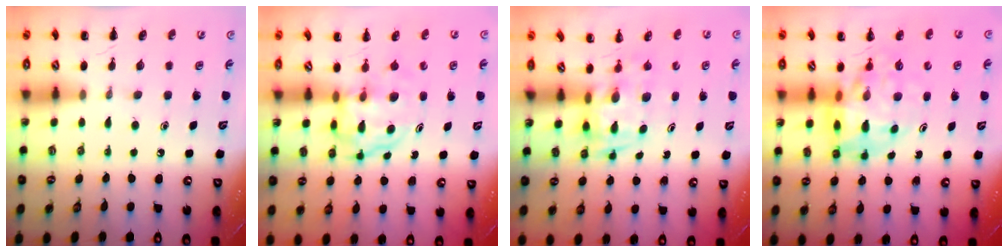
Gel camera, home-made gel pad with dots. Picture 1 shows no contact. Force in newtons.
{"total": 3.7, "press": 3.7, "slide": 0.2}
{"total": 2.8, "press": 2.7, "slide": 0.7}
{"total": 12.1, "press": 11.4, "slide": 3.8}